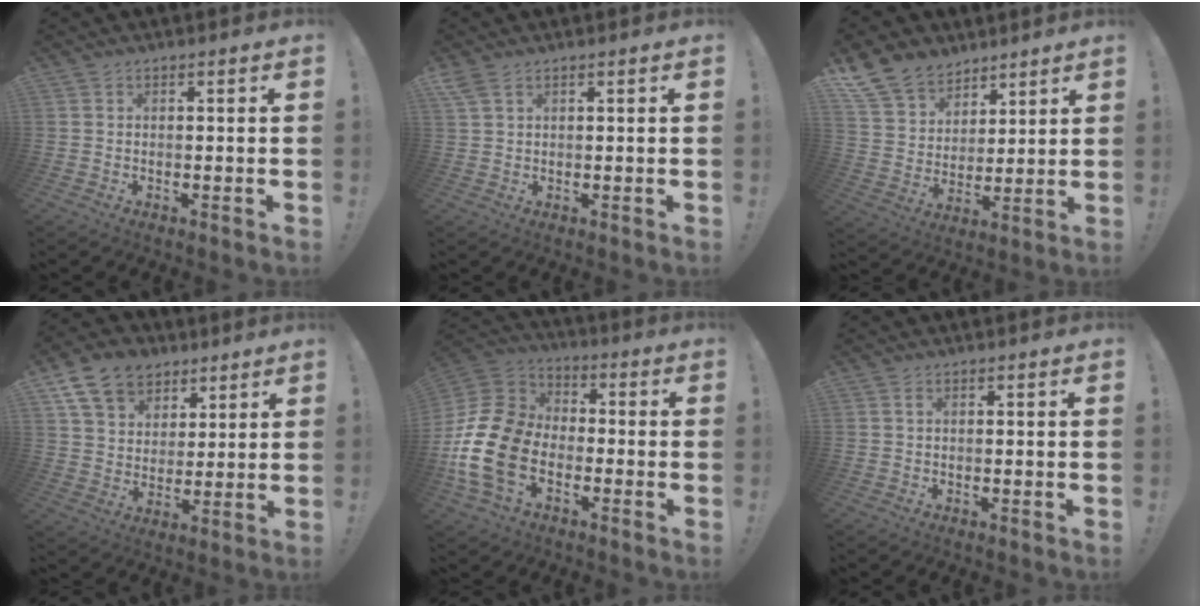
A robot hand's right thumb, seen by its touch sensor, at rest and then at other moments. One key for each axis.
{"total": 3.0, "fx": 1.9, "fy": 1.4, "fz": 2.0, "tx": -0.049, "ty": 0.000, "tz": 0.038}
{"total": 13.0, "fx": 9.5, "fy": 8.3, "fz": 3.2, "tx": -0.065, "ty": -0.070, "tz": 0.186}
{"total": 14.2, "fx": 8.1, "fy": 10.2, "fz": 5.5, "tx": -0.088, "ty": -0.041, "tz": 0.157}
{"total": 18.5, "fx": -6.2, "fy": 12.9, "fz": 11.7, "tx": -0.223, "ty": 0.040, "tz": -0.098}
{"total": 0.7, "fx": 0.1, "fy": 0.0, "fz": 0.7, "tx": -0.023, "ty": 0.005, "tz": 0.002}